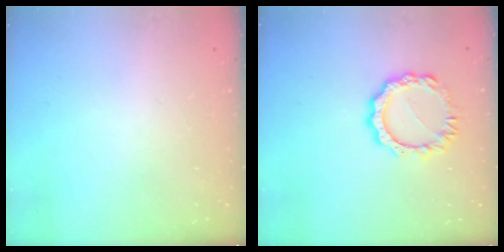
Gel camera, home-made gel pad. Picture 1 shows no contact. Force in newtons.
{"total": 9.4, "press": 9.4, "slide": 0.8}